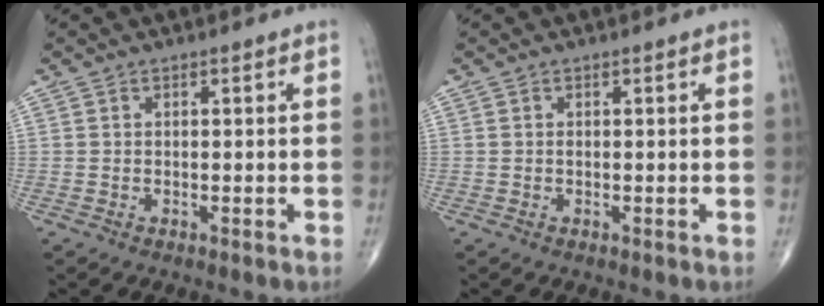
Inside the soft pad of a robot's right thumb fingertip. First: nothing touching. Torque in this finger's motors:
{"motor_torque": [0.35, -0.06, 0.29, -0.07, -0.02]}